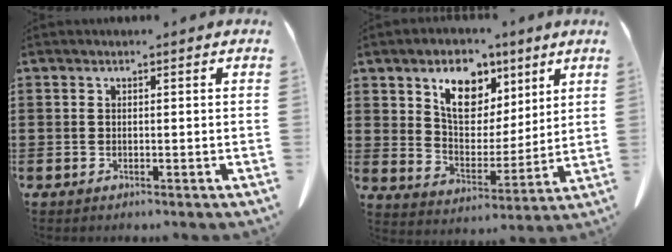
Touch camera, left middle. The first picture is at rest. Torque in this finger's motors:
{"motor_torque": [0.27, -0.06, 0.63, 0.13]}